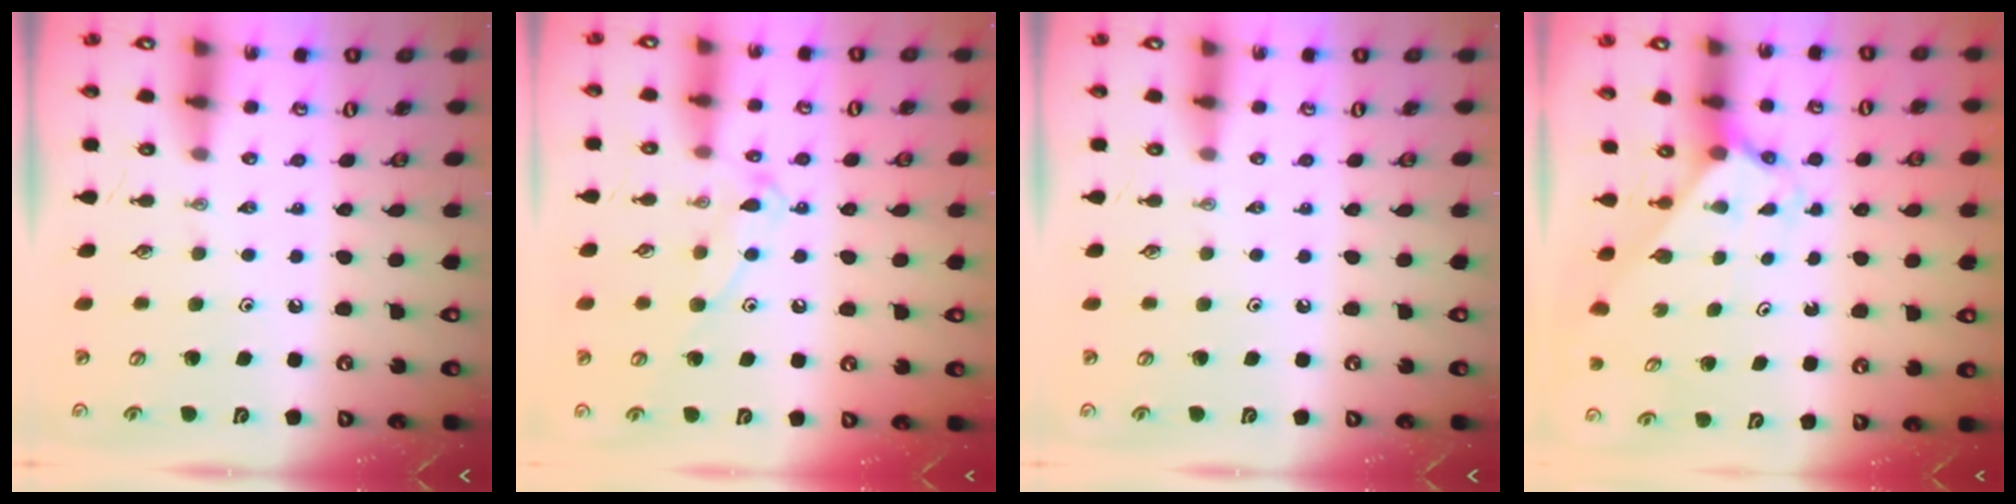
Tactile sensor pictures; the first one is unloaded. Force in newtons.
{"total": 11.0, "press": 11.0, "slide": 0.5}
{"total": 0.0}
{"total": 2.1, "press": 2.1, "slide": 0.1}